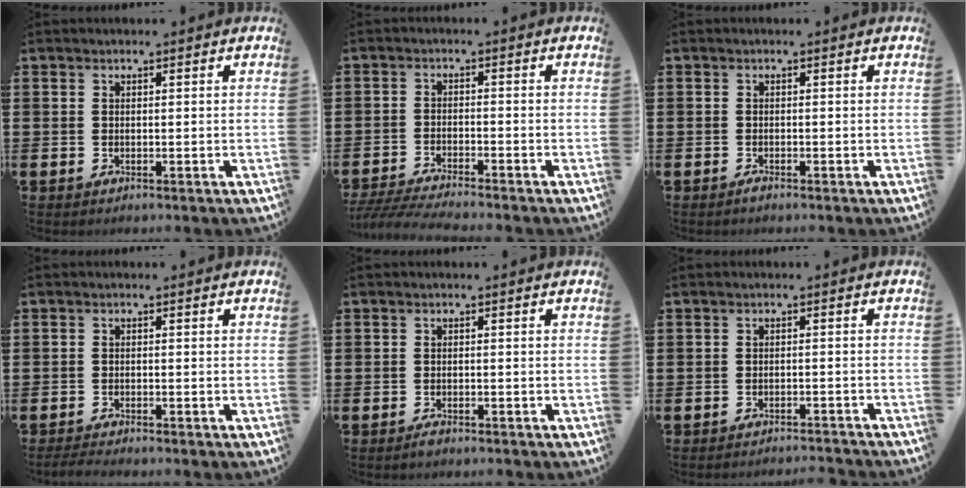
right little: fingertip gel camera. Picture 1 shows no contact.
{"total": 3.3, "force": [-3.1, -0.2, 1.1], "torque": [-0.024, -0.006, -0.061]}
{"total": 0.5, "force": [-0.4, 0.1, 0.3], "torque": [-0.006, -0.003, -0.007]}
{"total": 1.1, "force": [-1.0, 0.0, 0.4], "torque": [-0.008, -0.001, -0.020]}
{"total": 0.9, "force": [-0.7, 0.3, 0.4], "torque": [-0.009, -0.001, -0.014]}
{"total": 1.5, "force": [-1.4, -0.2, 0.0], "torque": [-0.001, 0.005, -0.030]}